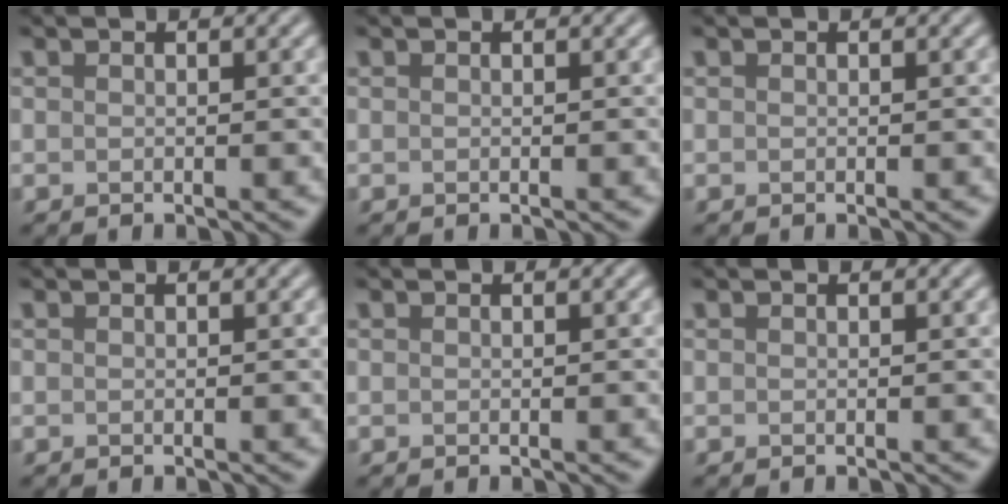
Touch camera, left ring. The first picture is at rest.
{"total": 0.0}
{"total": 0.0}
{"total": 0.0}
{"total": 0.0}
{"total": 0.0}